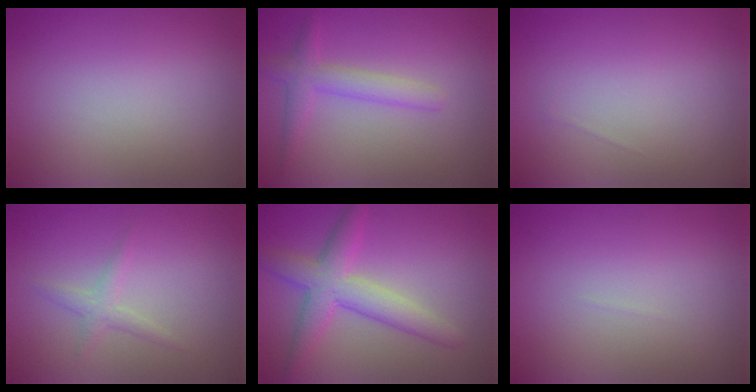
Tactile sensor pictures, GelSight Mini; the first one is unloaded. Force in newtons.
{"total": 2.8, "press": 2.7, "slide": 0.2}
{"total": 0.0}
{"total": 1.6, "press": 1.6, "slide": 0.0}
{"total": 4.8, "press": 4.8, "slide": 0.1}
{"total": 0.0}